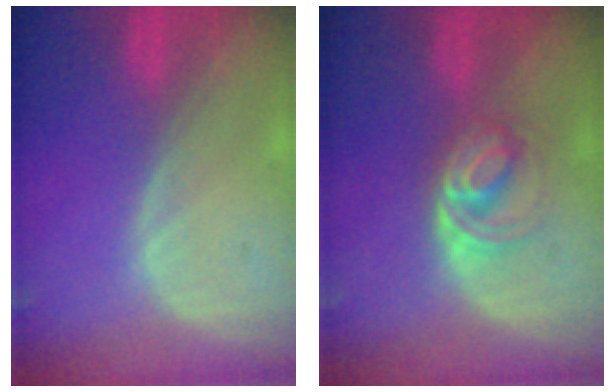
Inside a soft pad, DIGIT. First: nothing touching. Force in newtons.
{"total": 5.2, "press": 5.0, "slide": 1.2}